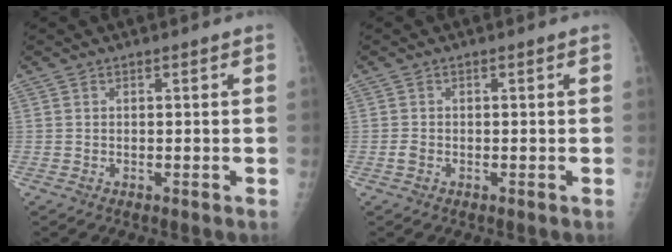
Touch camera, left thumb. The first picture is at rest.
{"total": 1.1, "force": [-0.6, 0.7, 0.5], "torque": [-0.011, 0.000, -0.013]}